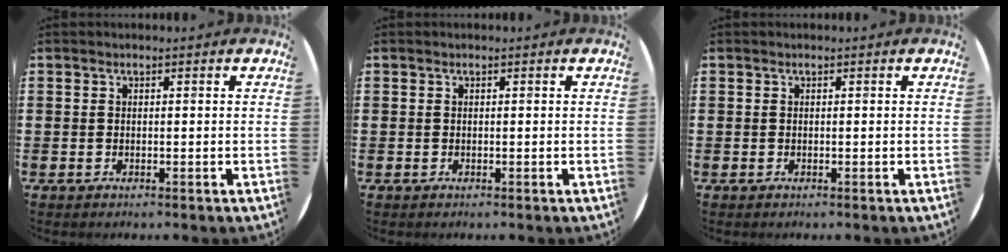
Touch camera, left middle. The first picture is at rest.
{"total": 0.0}
{"total": 0.0}